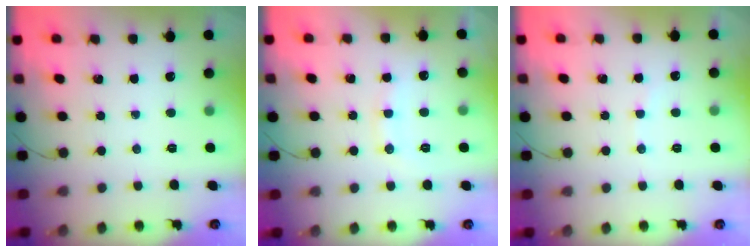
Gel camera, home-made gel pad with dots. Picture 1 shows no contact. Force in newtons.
{"total": 9.0, "press": 8.9, "slide": 1.2}
{"total": 3.2, "press": 3.1, "slide": 0.9}